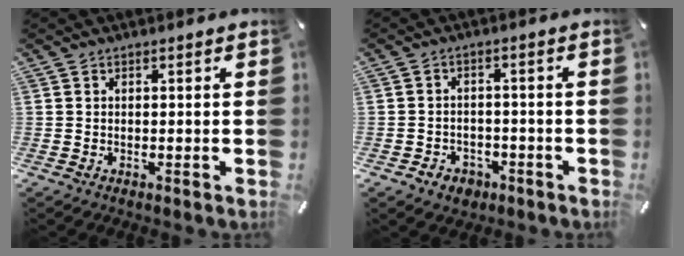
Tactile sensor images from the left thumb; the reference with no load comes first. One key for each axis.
{"total": 4.1, "fx": -2.3, "fy": 3.2, "fz": 1.0, "tx": -0.021, "ty": 0.010, "tz": -0.044}